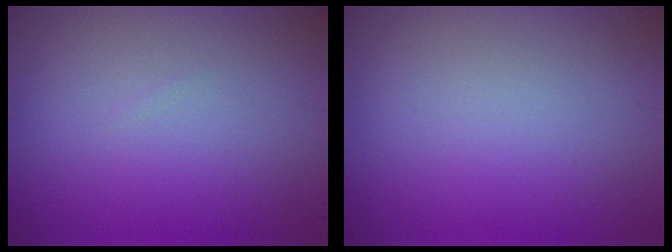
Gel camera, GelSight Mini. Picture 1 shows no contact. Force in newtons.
{"total": 0.0}